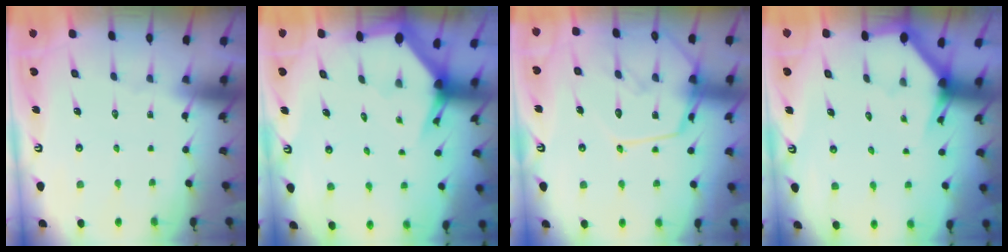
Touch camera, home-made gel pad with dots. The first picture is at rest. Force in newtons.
{"total": 3.7, "press": 3.7, "slide": 0.3}
{"total": 15.3, "press": 15.2, "slide": 1.2}
{"total": 3.0, "press": 3.0, "slide": 0.1}